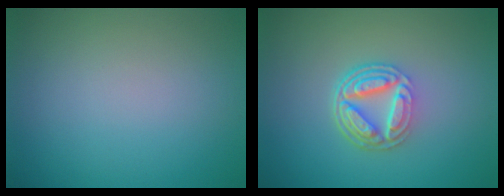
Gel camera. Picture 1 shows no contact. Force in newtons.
{"total": 5.3, "press": 3.9, "slide": 3.7}